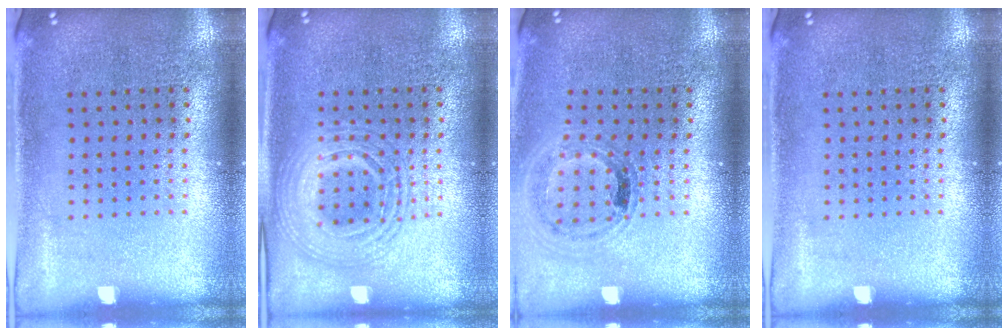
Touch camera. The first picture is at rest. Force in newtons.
{"total": 2.6, "press": 2.6, "slide": 0.2}
{"total": 0.9, "press": 0.9, "slide": 0.1}
{"total": 0.0}